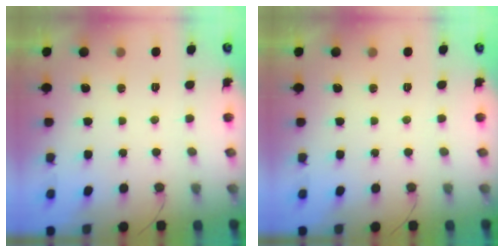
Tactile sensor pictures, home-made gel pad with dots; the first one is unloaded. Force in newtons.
{"total": 0.0}